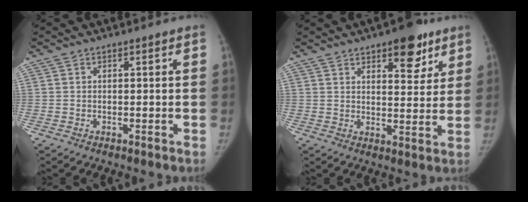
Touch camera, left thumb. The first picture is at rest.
{"total": 9.7, "force": [5.9, 4.3, 6.4], "torque": [-0.055, -0.030, 0.081]}